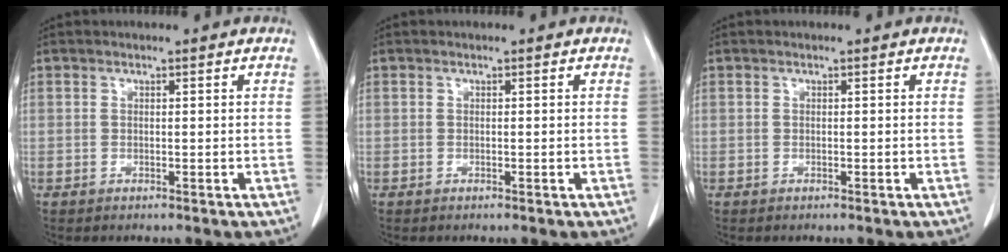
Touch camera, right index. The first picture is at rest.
{"total": 0.0}
{"total": 0.0}